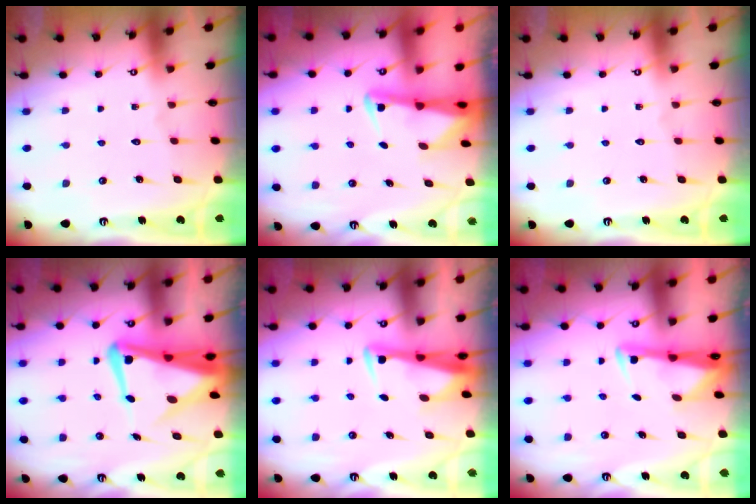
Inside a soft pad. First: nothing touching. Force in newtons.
{"total": 2.5, "press": 2.4, "slide": 0.6}
{"total": 0.0}
{"total": 9.2, "press": 9.0, "slide": 2.0}
{"total": 3.5, "press": 3.4, "slide": 0.9}
{"total": 3.2, "press": 3.1, "slide": 0.8}